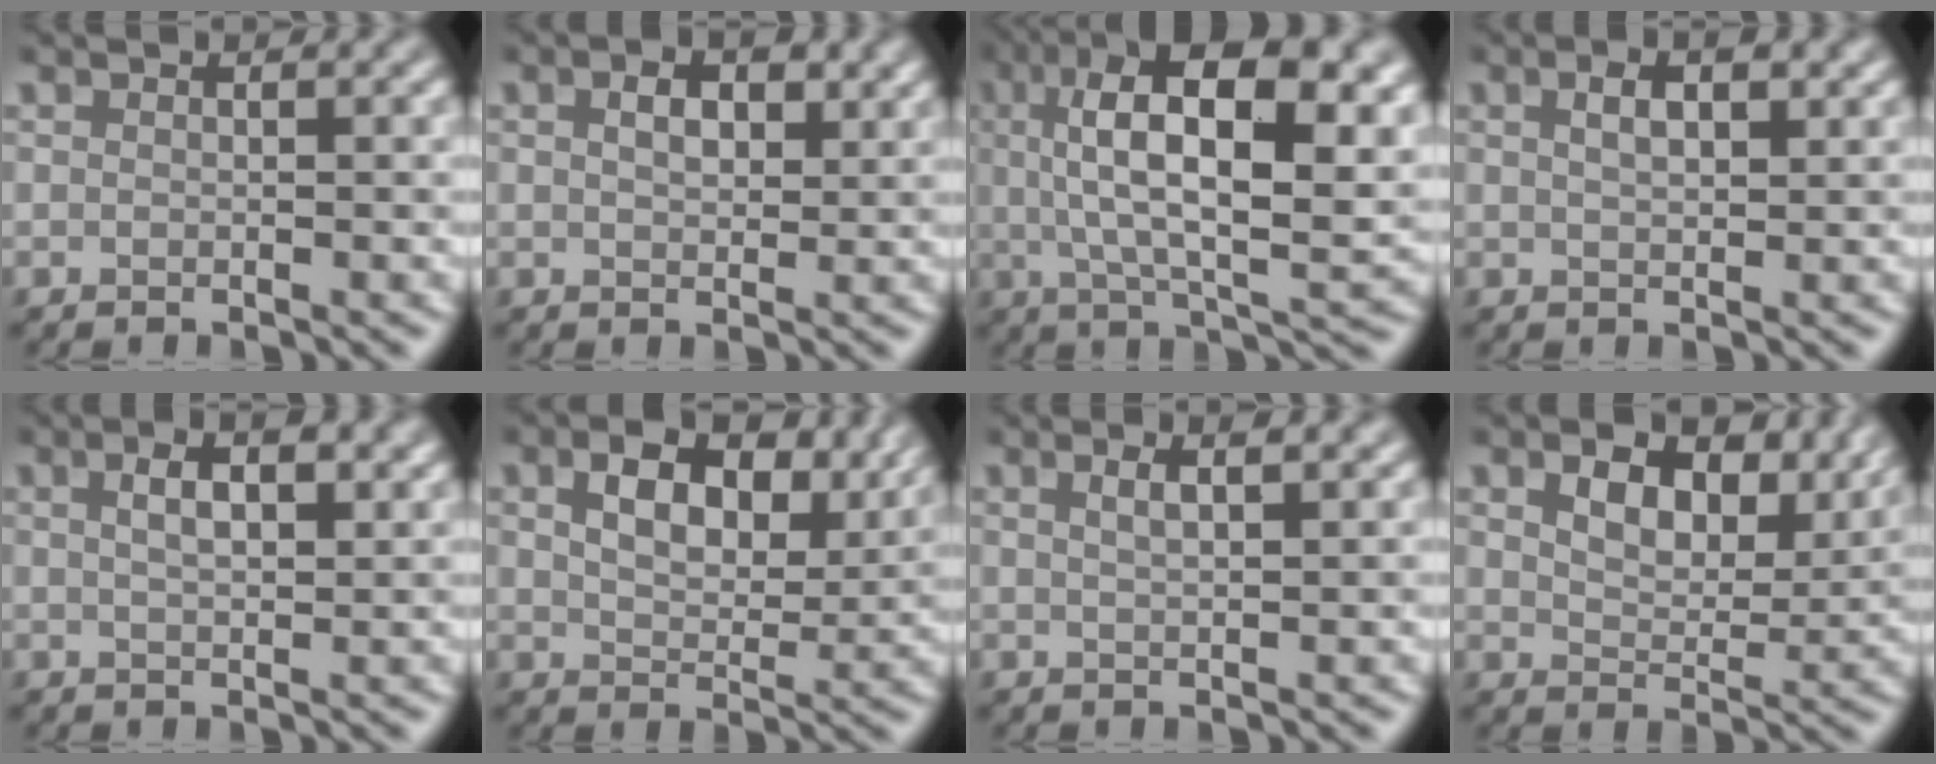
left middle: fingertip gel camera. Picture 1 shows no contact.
{"total": 2.7, "force": [1.0, 1.5, 1.9], "torque": [-0.034, 0.003, 0.018]}
{"total": 14.2, "force": [3.8, 5.2, 12.7], "torque": [-0.213, 0.009, 0.059]}
{"total": 2.6, "force": [1.2, 1.0, 2.0], "torque": [-0.029, 0.003, 0.021]}
{"total": 3.3, "force": [1.4, 1.2, 2.8], "torque": [-0.041, 0.007, 0.019]}
{"total": 6.7, "force": [3.1, 3.9, 4.6], "torque": [-0.082, -0.002, 0.047]}
{"total": 2.8, "force": [1.4, 1.0, 2.2], "torque": [-0.018, 0.007, 0.007]}
{"total": 6.3, "force": [3.5, 3.6, 3.9], "torque": [-0.069, -0.004, 0.050]}